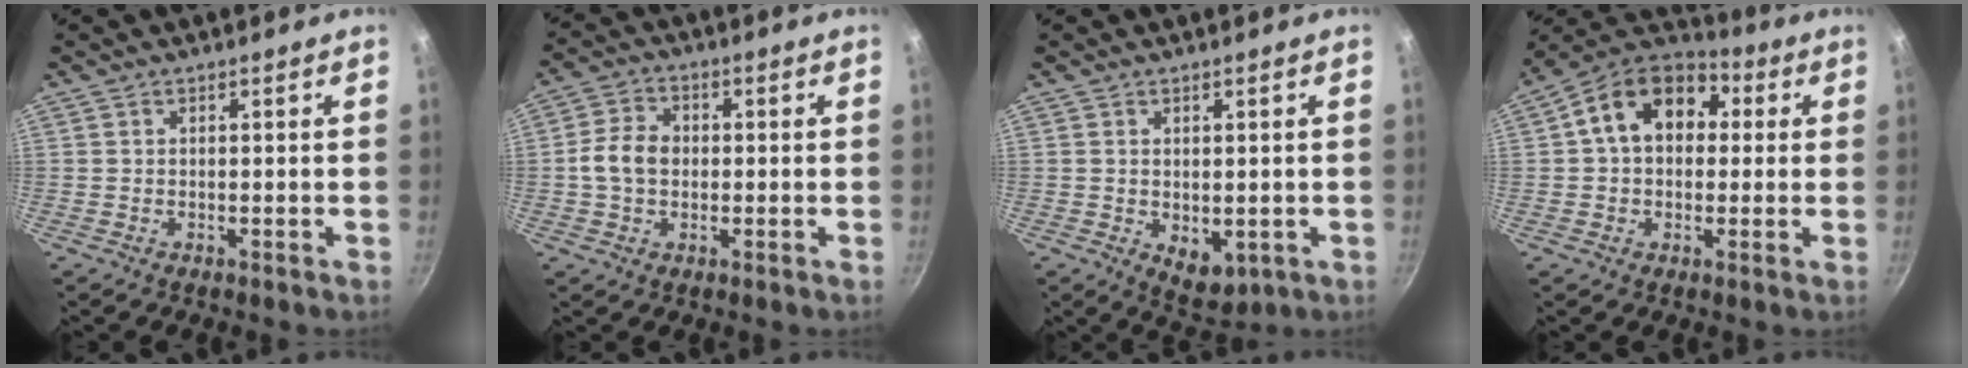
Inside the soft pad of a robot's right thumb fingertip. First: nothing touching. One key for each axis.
{"total": 6.9, "fx": -0.2, "fy": 5.4, "fz": 4.4, "tx": -0.067, "ty": 0.017, "tz": -0.014}
{"total": 5.5, "fx": -0.6, "fy": 3.6, "fz": 4.2, "tx": -0.045, "ty": -0.013, "tz": 0.001}
{"total": 15.1, "fx": 2.9, "fy": 11.0, "fz": 10.0, "tx": -0.131, "ty": 0.033, "tz": 0.026}